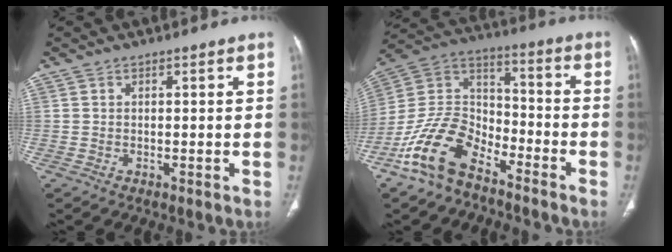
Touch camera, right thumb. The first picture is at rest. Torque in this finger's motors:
{"motor_torque": [0.24, 0.37, 1.55, -1.22, 0.19]}